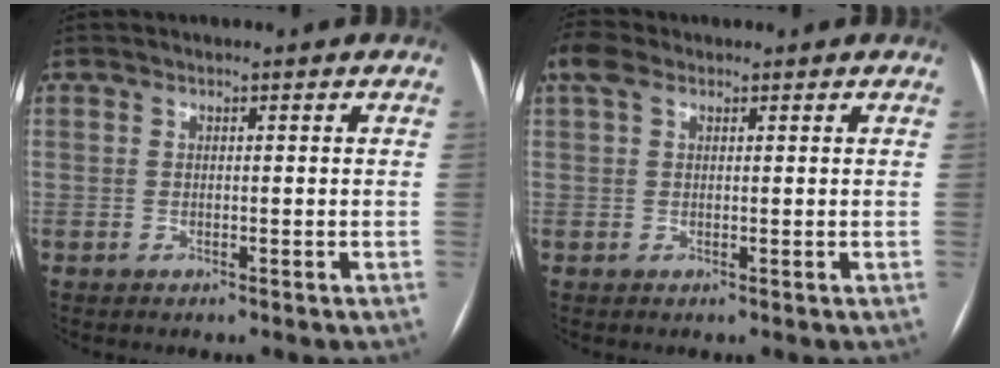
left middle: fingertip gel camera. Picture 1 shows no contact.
{"total": 3.4, "force": [1.9, 1.8, 2.1], "torque": [-0.056, 0.033, 0.043]}